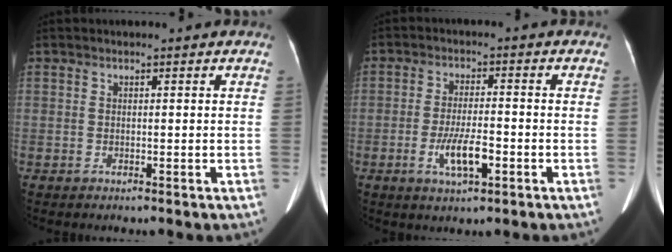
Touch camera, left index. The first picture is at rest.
{"total": 6.1, "force": [-2.3, 1.6, 5.5], "torque": [-0.107, -0.003, -0.038]}